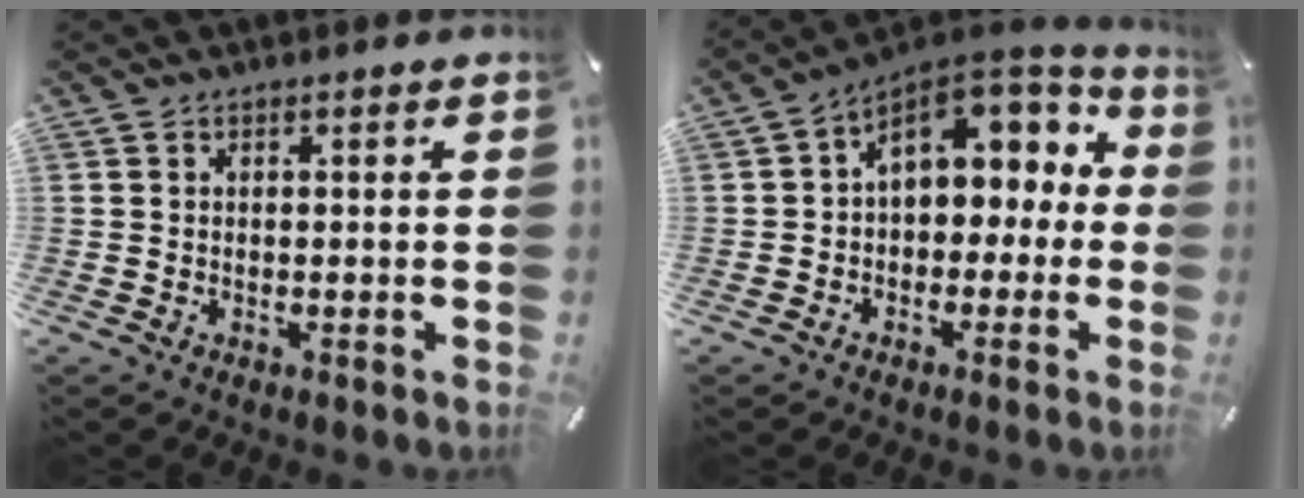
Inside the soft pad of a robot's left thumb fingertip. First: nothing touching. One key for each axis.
{"total": 9.5, "fx": 3.8, "fy": 7.0, "fz": 5.1, "tx": -0.073, "ty": -0.024, "tz": 0.071}